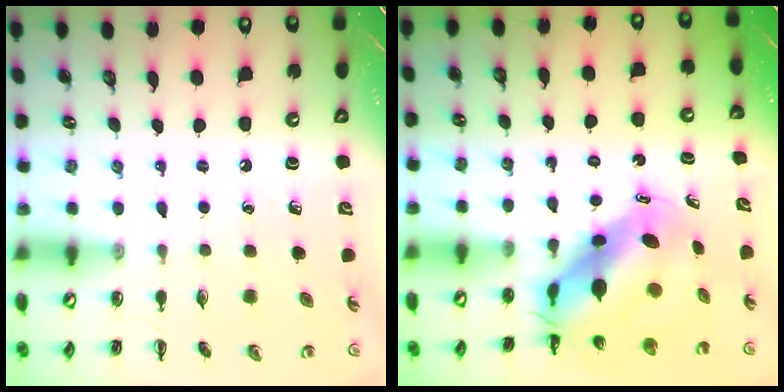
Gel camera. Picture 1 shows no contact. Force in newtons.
{"total": 7.9, "press": 7.6, "slide": 2.3}